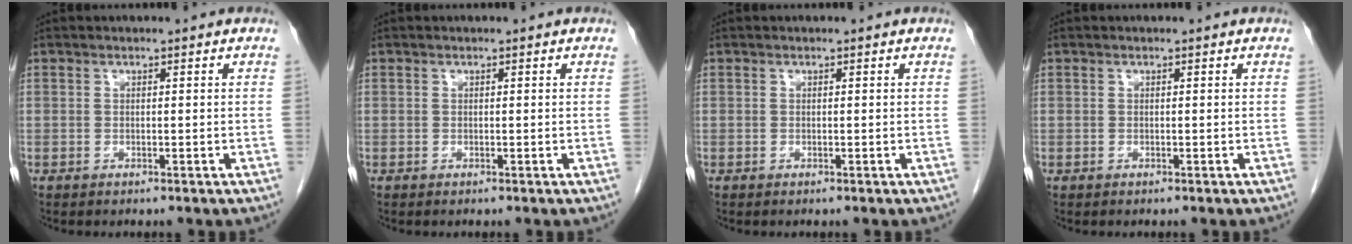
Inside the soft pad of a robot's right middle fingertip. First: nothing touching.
{"total": 0.0}
{"total": 0.0}
{"total": 0.0}